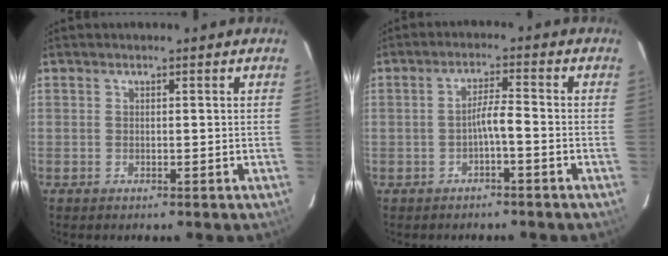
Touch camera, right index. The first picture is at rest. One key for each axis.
{"total": 3.0, "fx": -1.7, "fy": 0.0, "fz": 2.5, "tx": -0.050, "ty": 0.009, "tz": -0.029}